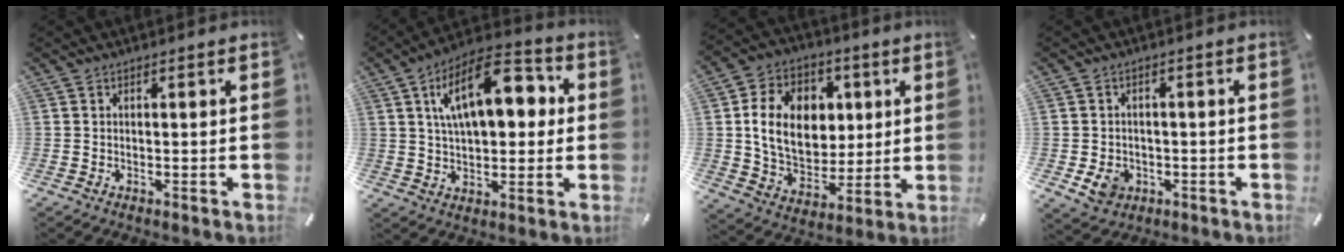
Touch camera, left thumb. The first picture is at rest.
{"total": 16.6, "force": [5.4, 8.9, 12.9], "torque": [-0.208, -0.001, 0.090]}
{"total": 16.3, "force": [3.0, 12.9, 9.5], "torque": [-0.173, 0.006, 0.058]}
{"total": 5.4, "force": [-1.7, 4.7, 2.2], "torque": [-0.032, 0.005, -0.030]}